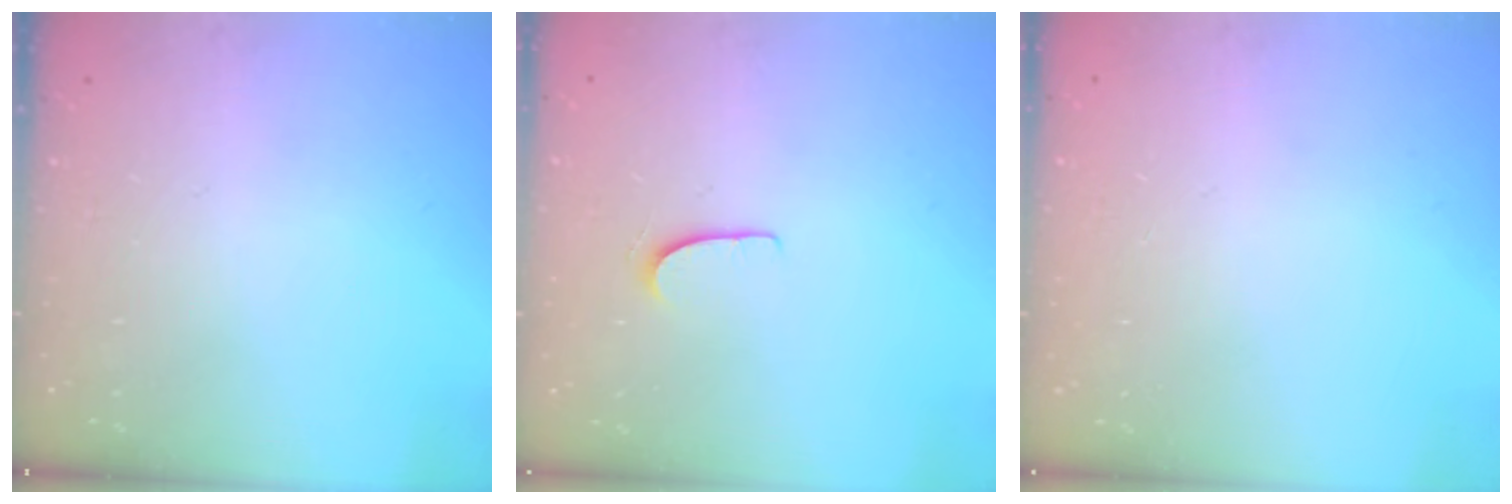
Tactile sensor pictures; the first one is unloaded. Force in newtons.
{"total": 5.1, "press": 5.1, "slide": 0.4}
{"total": 0.0}